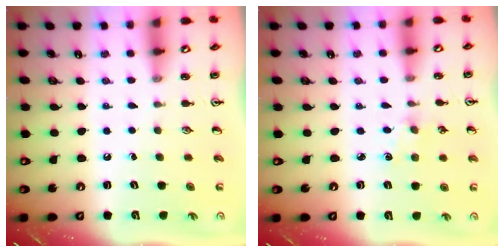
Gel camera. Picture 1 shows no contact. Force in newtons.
{"total": 1.5, "press": 1.4, "slide": 0.2}